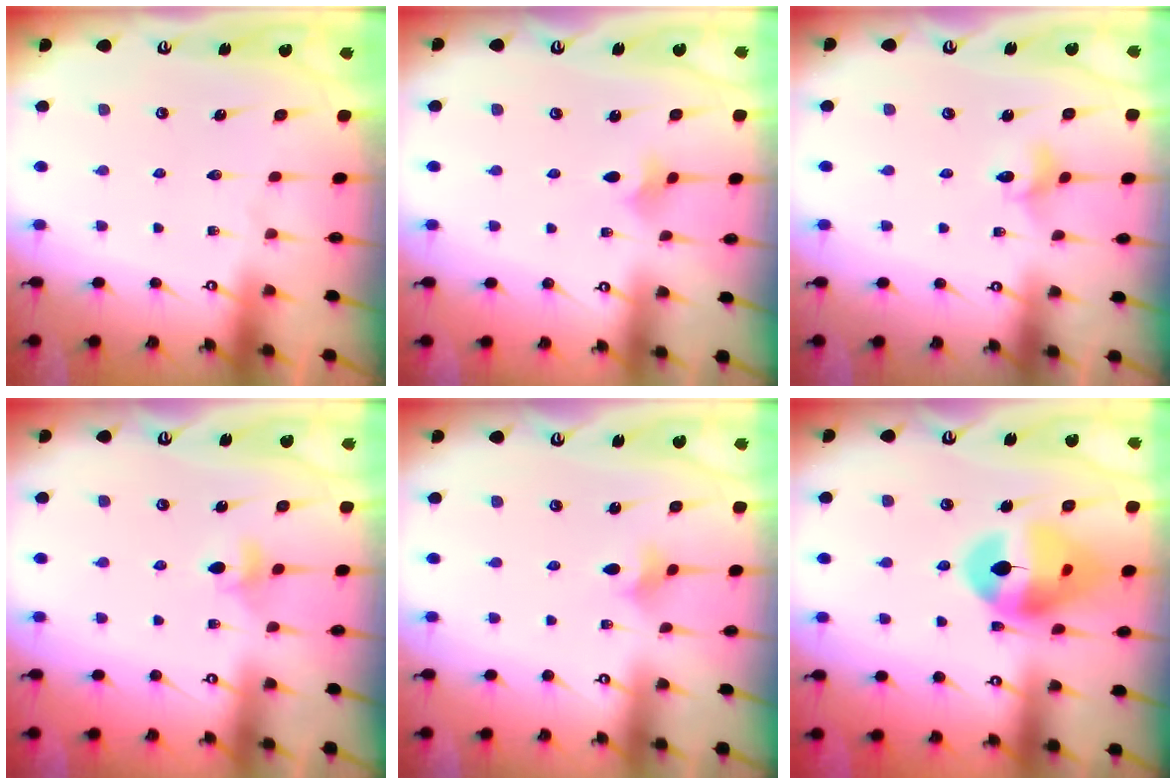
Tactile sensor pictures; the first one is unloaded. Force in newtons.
{"total": 2.1, "press": 2.1, "slide": 0.4}
{"total": 3.8, "press": 3.8, "slide": 0.4}
{"total": 5.2, "press": 5.1, "slide": 1.0}
{"total": 2.9, "press": 2.8, "slide": 0.6}
{"total": 16.4, "press": 16.2, "slide": 2.3}